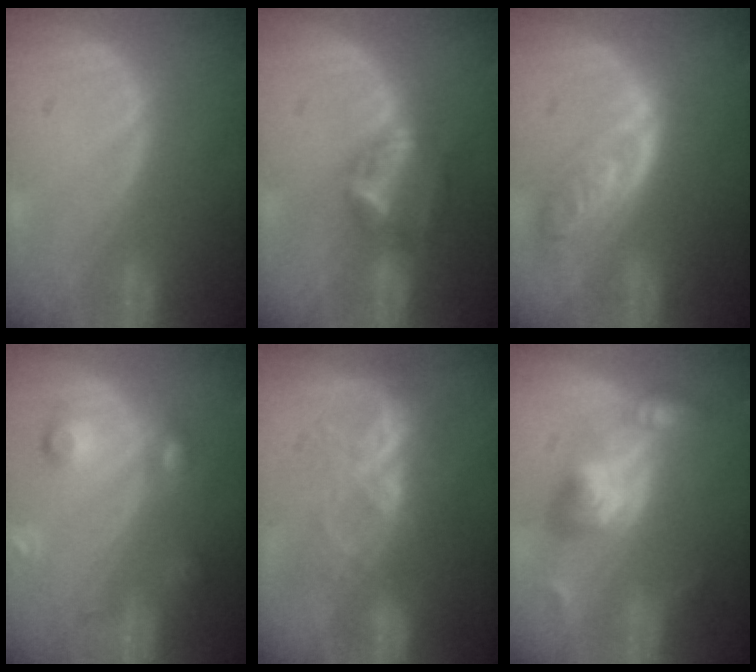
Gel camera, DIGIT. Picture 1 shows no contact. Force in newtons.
{"total": 5.7, "press": 5.4, "slide": 1.9}
{"total": 6.2, "press": 5.7, "slide": 2.6}
{"total": 5.6, "press": 5.6, "slide": 0.4}
{"total": 7.1, "press": 6.0, "slide": 3.7}
{"total": 5.7, "press": 5.7, "slide": 0.5}